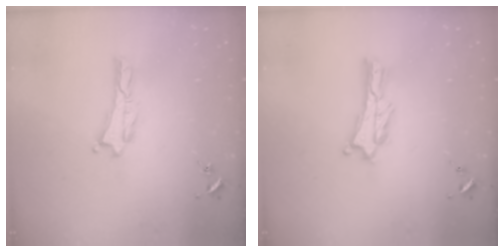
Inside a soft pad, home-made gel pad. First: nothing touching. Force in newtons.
{"total": 1.3, "press": 1.3, "slide": 0.3}